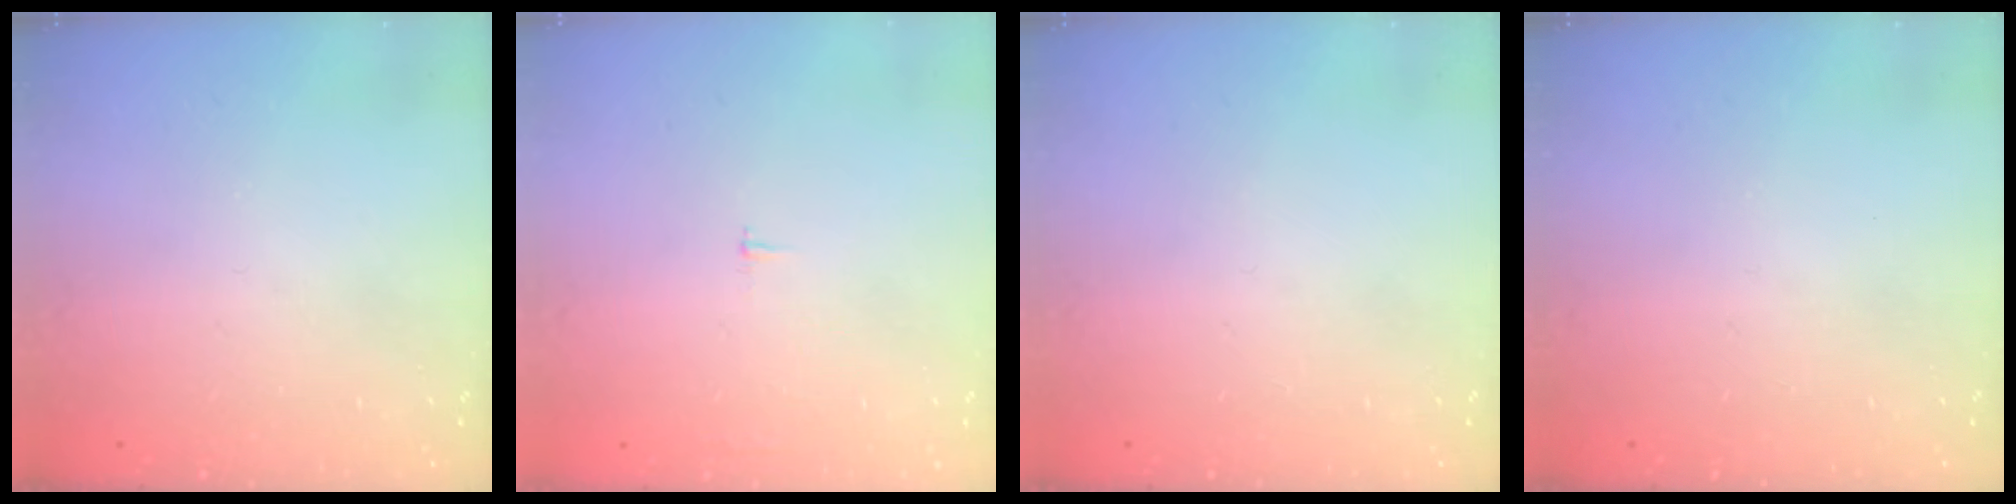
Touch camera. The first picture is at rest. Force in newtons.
{"total": 2.1, "press": 2.1, "slide": 0.2}
{"total": 0.0}
{"total": 0.0}